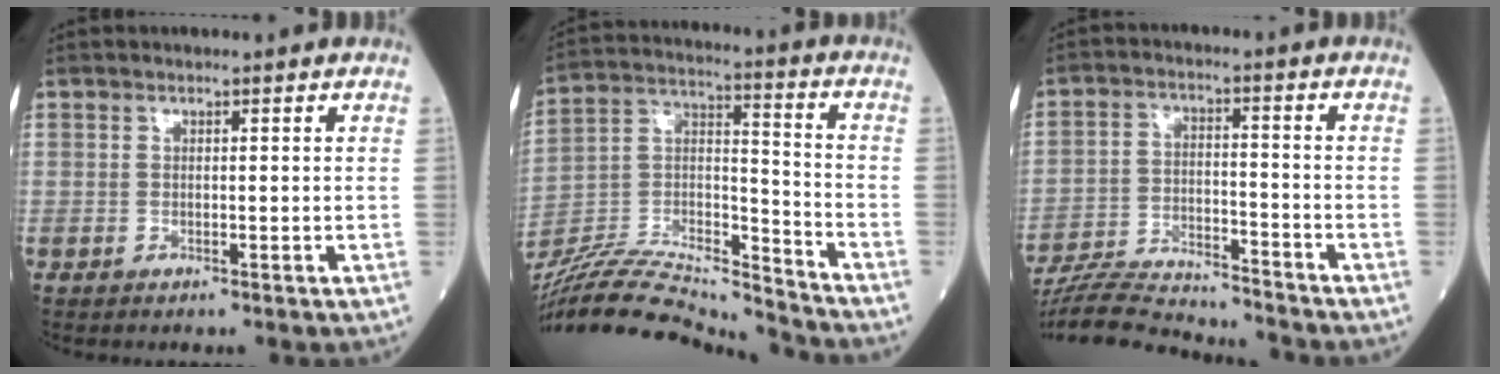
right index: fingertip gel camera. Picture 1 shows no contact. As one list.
[{"total": 21.4, "force": [-20.6, 1.1, 5.9], "torque": [-0.126, 0.015, -0.354]}, {"total": 14.6, "force": [-14.1, 0.7, 3.6], "torque": [-0.065, 0.000, -0.232]}]